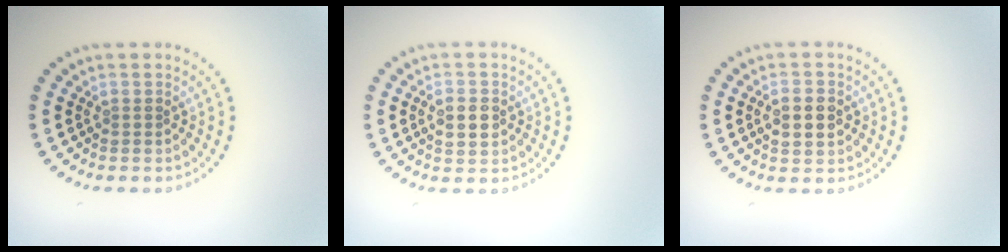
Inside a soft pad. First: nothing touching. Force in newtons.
{"total": 2.7, "press": 2.7, "slide": 0.1}
{"total": 3.1, "press": 3.0, "slide": 0.2}